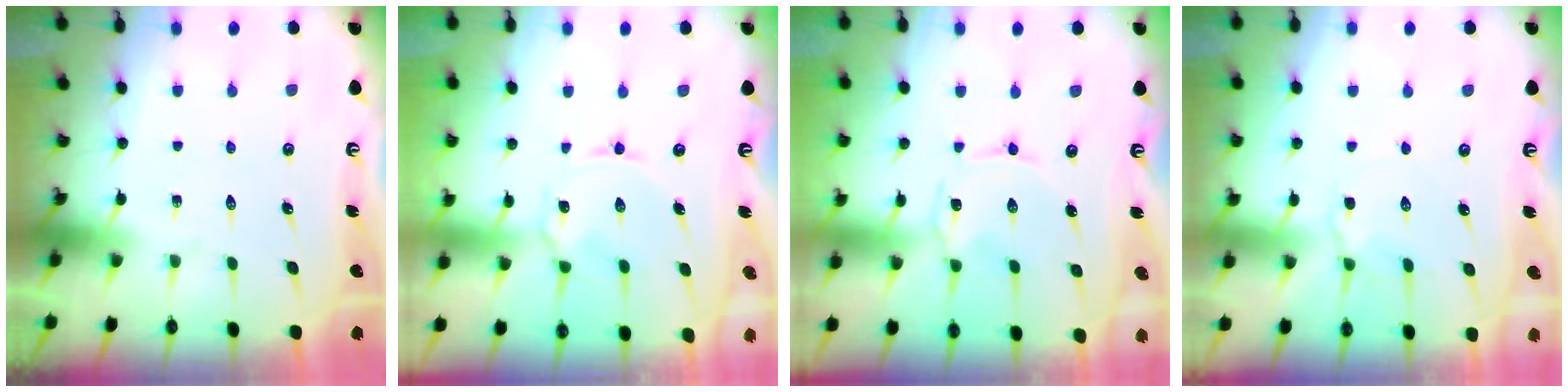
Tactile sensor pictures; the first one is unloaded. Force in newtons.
{"total": 2.6, "press": 2.6, "slide": 0.4}
{"total": 0.7, "press": 0.7, "slide": 0.1}
{"total": 4.4, "press": 4.4, "slide": 0.7}